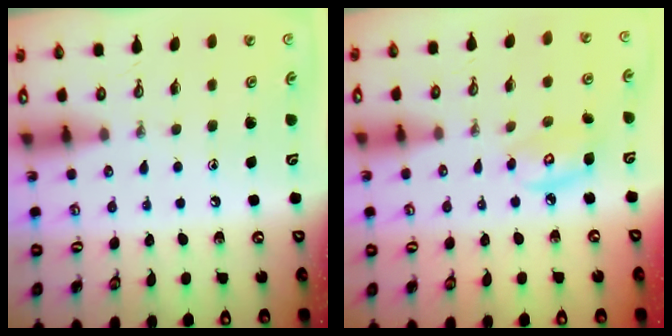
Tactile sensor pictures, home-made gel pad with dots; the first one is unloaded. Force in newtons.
{"total": 6.0, "press": 6.0, "slide": 0.3}